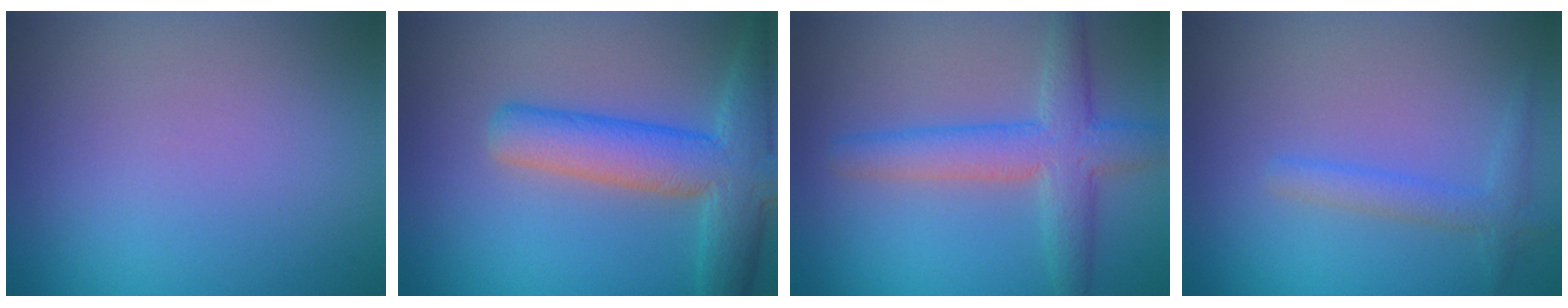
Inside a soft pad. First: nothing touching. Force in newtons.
{"total": 7.1, "press": 7.1, "slide": 0.4}
{"total": 4.9, "press": 4.9, "slide": 0.1}
{"total": 1.9, "press": 1.9, "slide": 0.1}